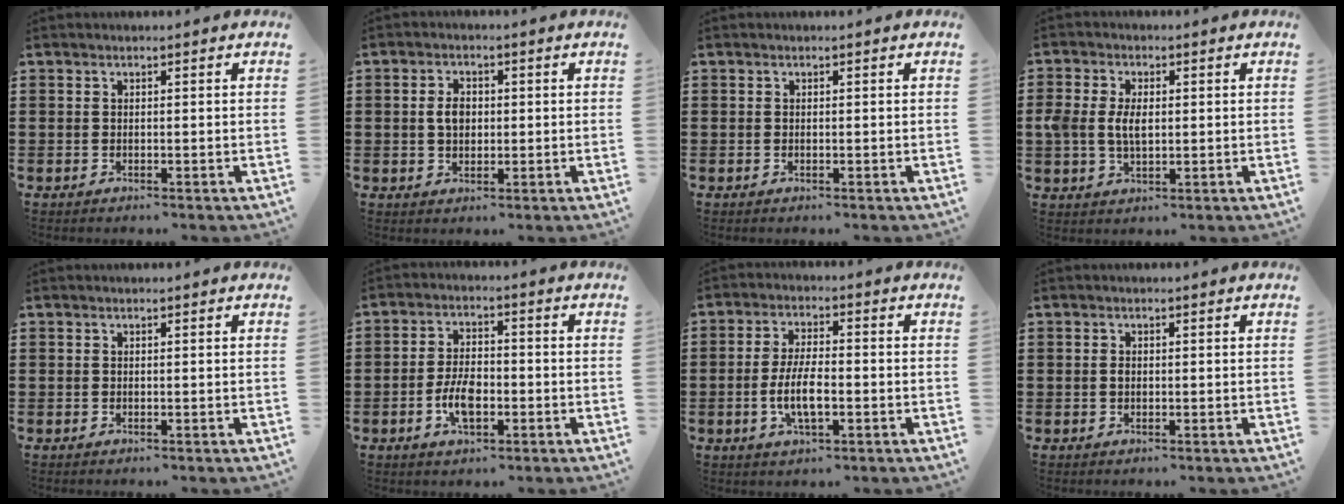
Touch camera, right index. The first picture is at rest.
{"total": 3.3, "force": [0.2, 2.1, 2.5], "torque": [-0.053, 0.009, 0.002]}
{"total": 0.0}
{"total": 4.8, "force": [0.2, 2.9, 3.8], "torque": [-0.100, 0.003, -0.006]}
{"total": 0.0}
{"total": 5.9, "force": [-1.9, 3.0, 4.7], "torque": [-0.108, 0.002, -0.040]}
{"total": 6.3, "force": [-1.6, 2.3, 5.7], "torque": [-0.125, -0.004, -0.035]}
{"total": 0.8, "force": [-0.1, 0.5, 0.6], "torque": [-0.015, 0.000, -0.001]}